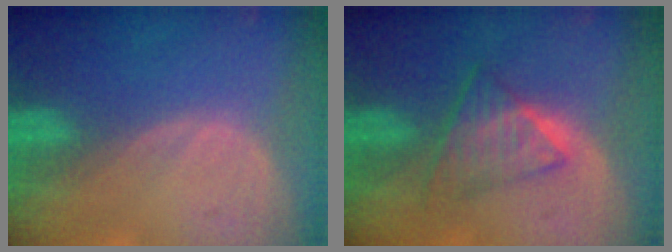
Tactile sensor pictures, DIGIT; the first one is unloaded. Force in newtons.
{"total": 6.2, "press": 5.4, "slide": 3.0}